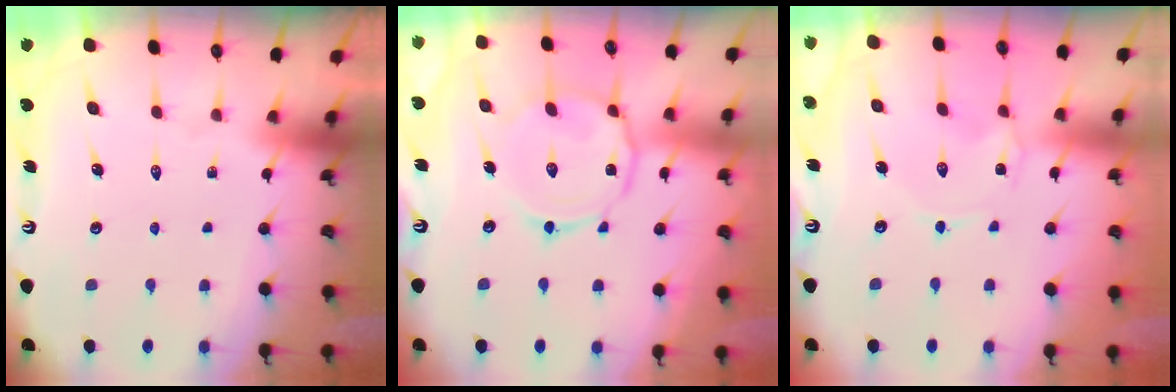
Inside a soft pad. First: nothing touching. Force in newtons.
{"total": 10.2, "press": 10.1, "slide": 0.7}
{"total": 1.5, "press": 1.5, "slide": 0.1}